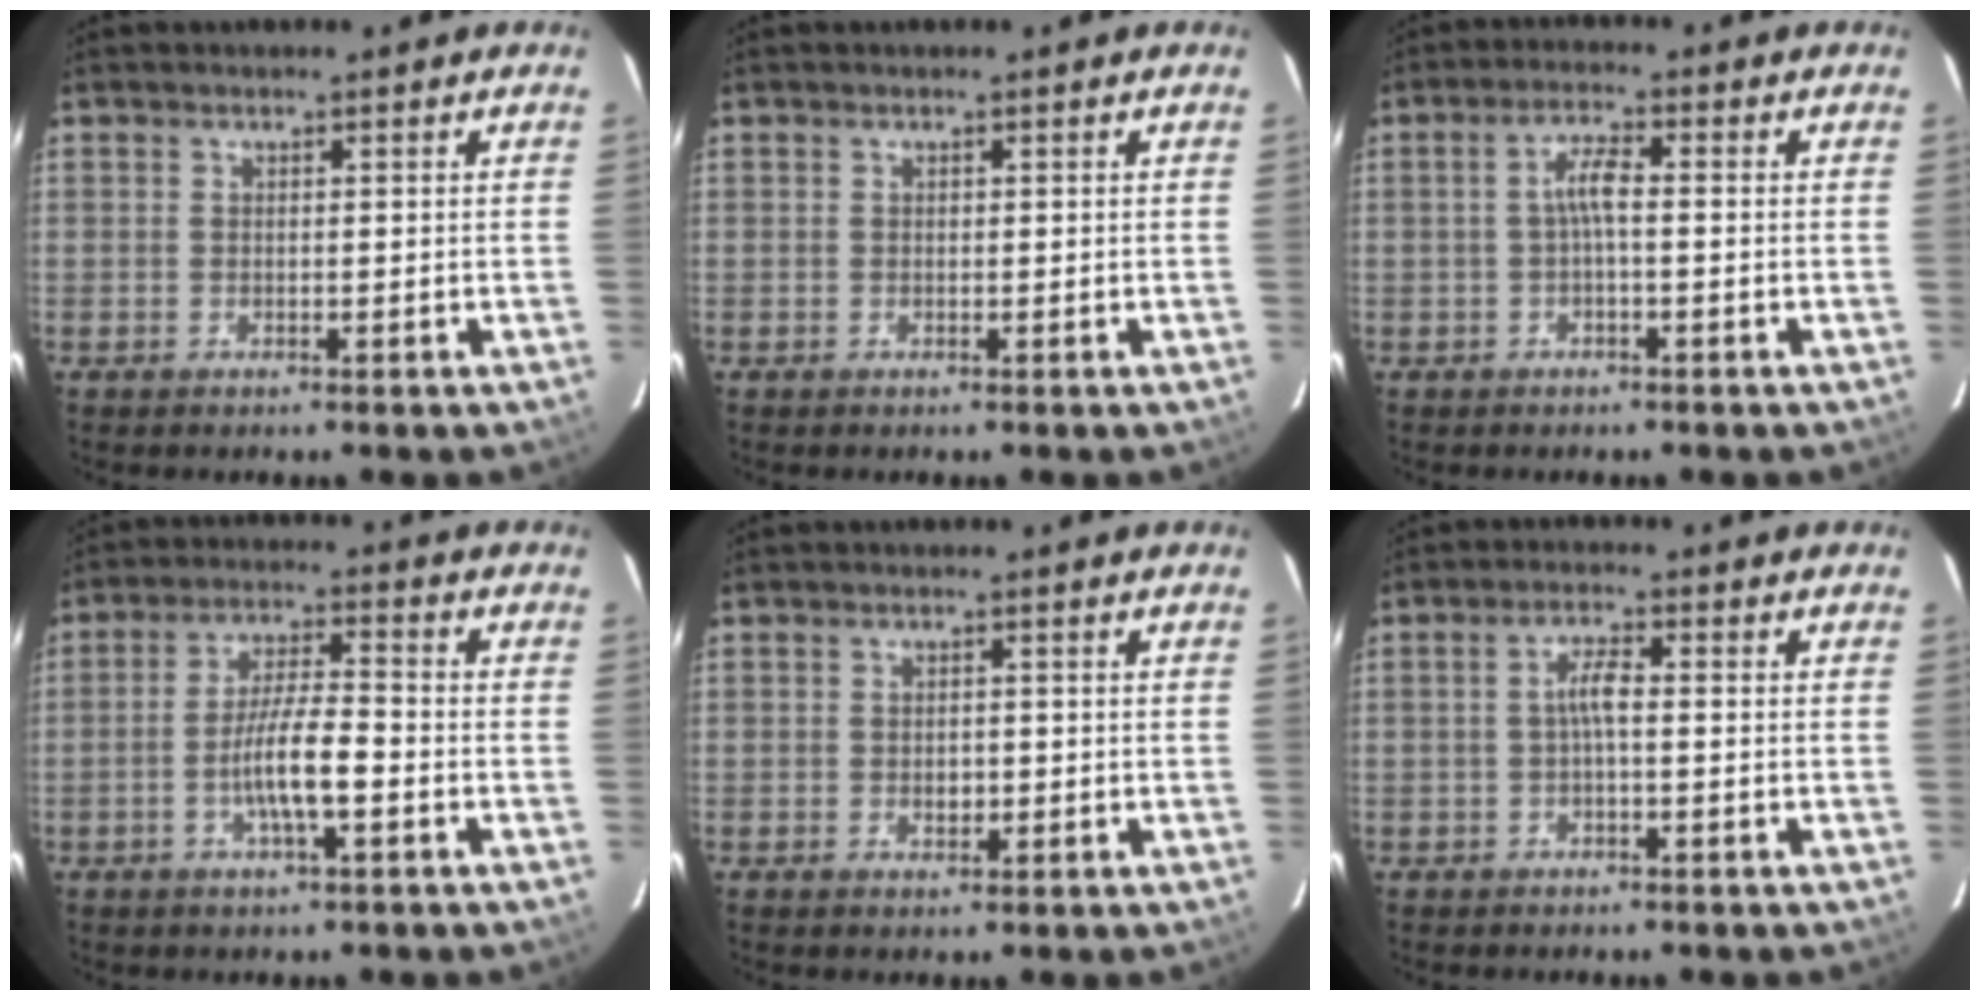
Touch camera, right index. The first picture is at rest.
{"total": 0.0}
{"total": 3.2, "force": [-0.6, 0.6, 3.1], "torque": [-0.064, 0.010, -0.010]}
{"total": 7.8, "force": [-2.9, 1.1, 7.1], "torque": [-0.137, 0.000, -0.052]}
{"total": 1.9, "force": [-0.5, 1.3, 1.3], "torque": [-0.022, 0.001, -0.008]}
{"total": 2.8, "force": [-0.5, 0.5, 2.7], "torque": [-0.056, 0.009, -0.007]}